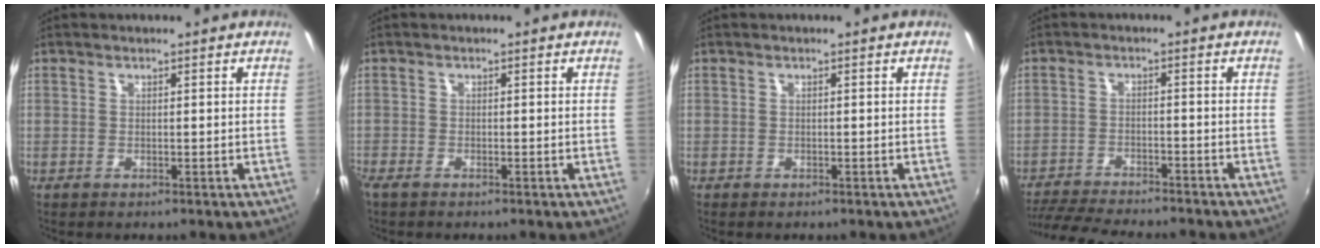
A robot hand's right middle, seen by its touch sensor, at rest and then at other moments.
{"total": 1.8, "force": [-1.5, 0.6, 0.8], "torque": [-0.021, -0.008, -0.029]}
{"total": 0.6, "force": [-0.4, 0.4, 0.1], "torque": [-0.003, -0.003, -0.008]}
{"total": 13.1, "force": [-11.8, 1.8, 5.4], "torque": [-0.124, -0.024, -0.187]}